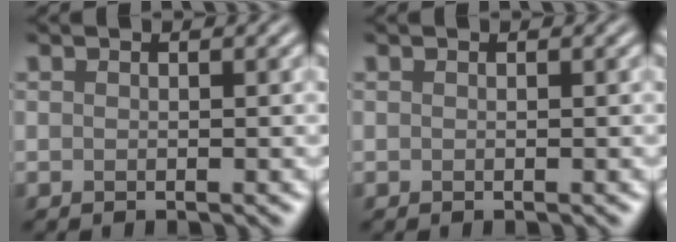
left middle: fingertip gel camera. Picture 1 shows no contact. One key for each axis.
{"total": 0.0}